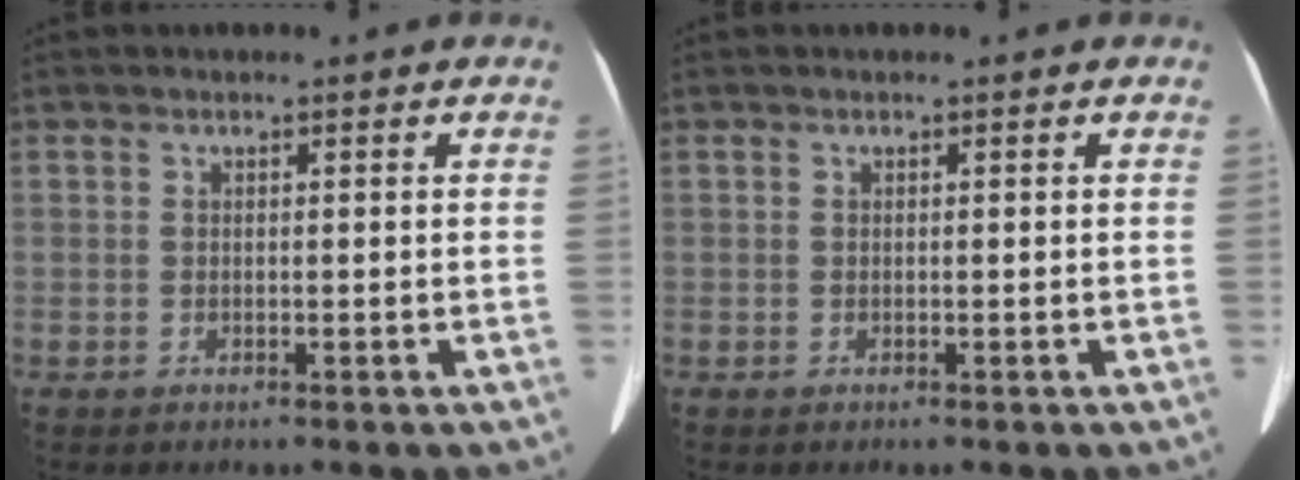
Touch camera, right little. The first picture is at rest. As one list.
[{"total": 0.0}]